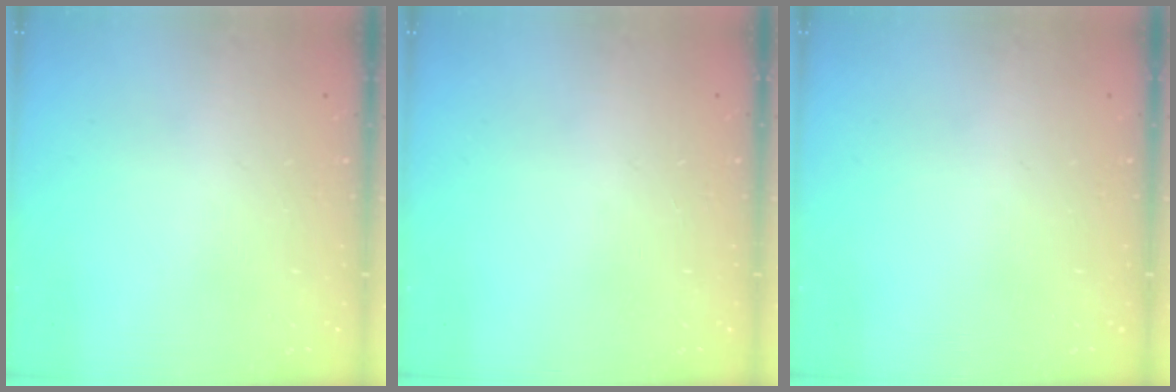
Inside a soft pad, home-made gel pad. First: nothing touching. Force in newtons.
{"total": 0.0}
{"total": 0.0}